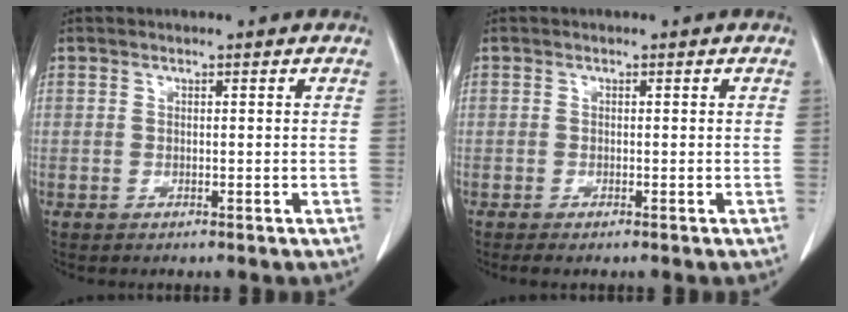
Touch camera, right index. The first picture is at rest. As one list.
[{"total": 1.2, "force": [-0.9, 0.1, 0.8], "torque": [-0.013, -0.004, -0.013]}]